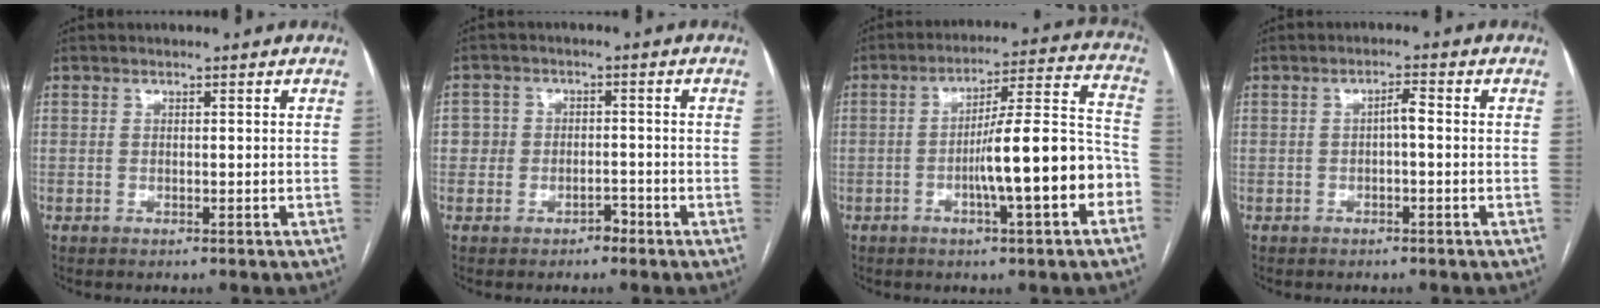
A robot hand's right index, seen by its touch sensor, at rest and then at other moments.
{"total": 3.6, "force": [-1.5, 3.1, 0.9], "torque": [0.003, 0.018, -0.027]}
{"total": 14.5, "force": [-4.5, 1.3, 13.8], "torque": [-0.202, 0.023, -0.067]}
{"total": 2.0, "force": [-0.2, 0.4, 2.0], "torque": [-0.033, 0.006, -0.004]}